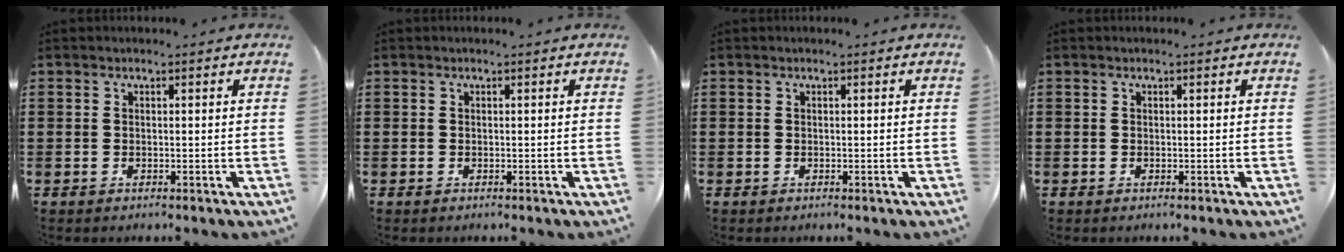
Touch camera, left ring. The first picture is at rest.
{"total": 0.0}
{"total": 0.0}
{"total": 0.0}